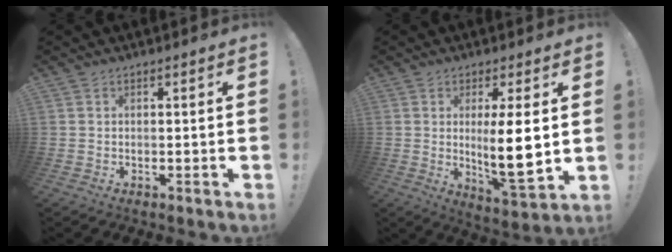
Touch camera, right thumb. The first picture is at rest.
{"total": 11.8, "force": [1.2, 2.0, 11.5], "torque": [-0.193, -0.018, 0.015]}